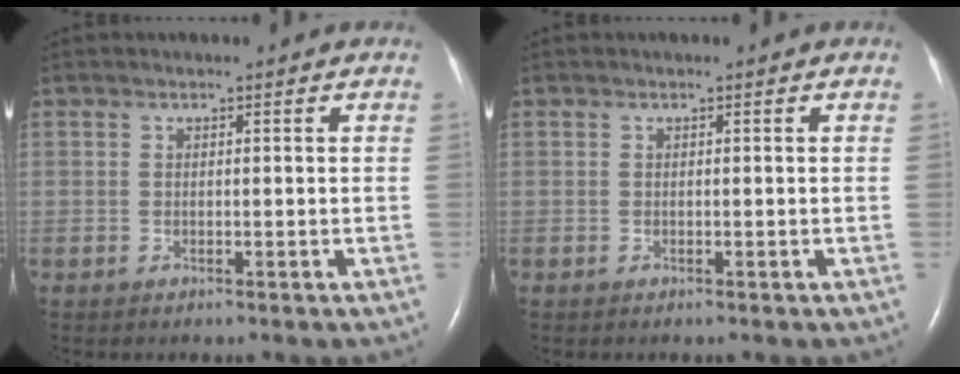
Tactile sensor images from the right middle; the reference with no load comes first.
{"total": 0.0}